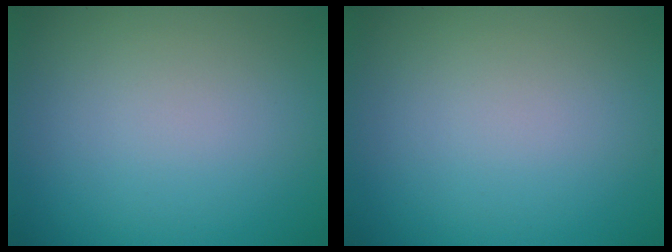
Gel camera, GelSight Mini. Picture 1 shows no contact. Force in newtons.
{"total": 0.0}